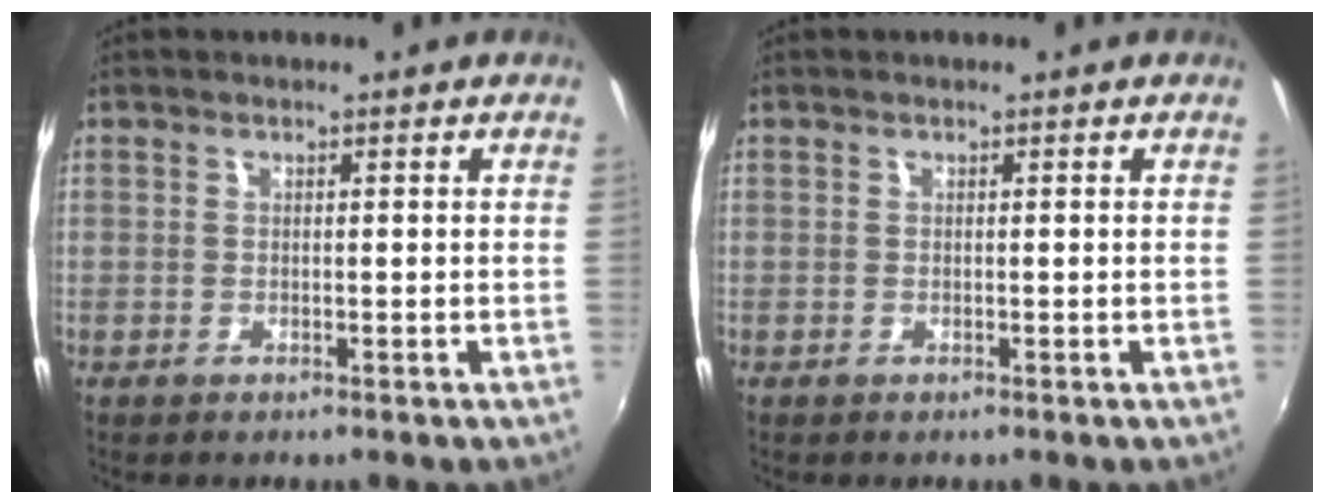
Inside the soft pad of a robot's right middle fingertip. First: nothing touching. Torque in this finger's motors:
{"motor_torque": [-0.09, -0.30, 0.00, 0.01]}